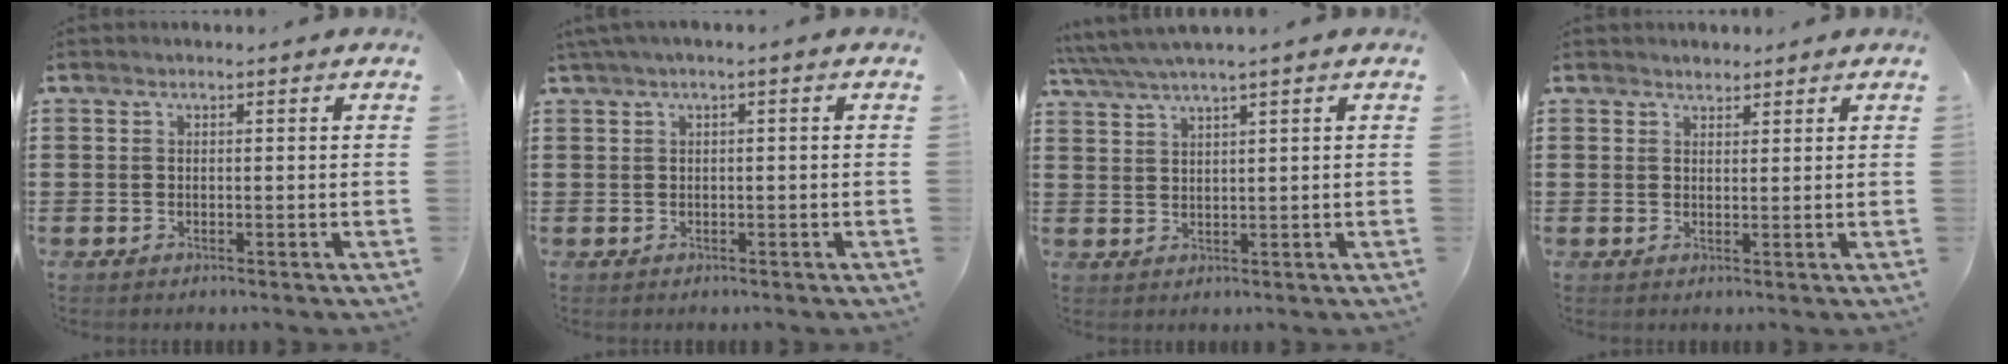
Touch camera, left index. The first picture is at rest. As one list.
[{"total": 1.3, "force": [-0.6, 0.0, 1.2], "torque": [-0.016, -0.006, -0.010]}, {"total": 2.8, "force": [2.2, -0.5, 1.7], "torque": [-0.040, -0.004, 0.038]}, {"total": 1.2, "force": [1.2, 0.4, 0.0], "torque": [-0.003, 0.003, 0.023]}]